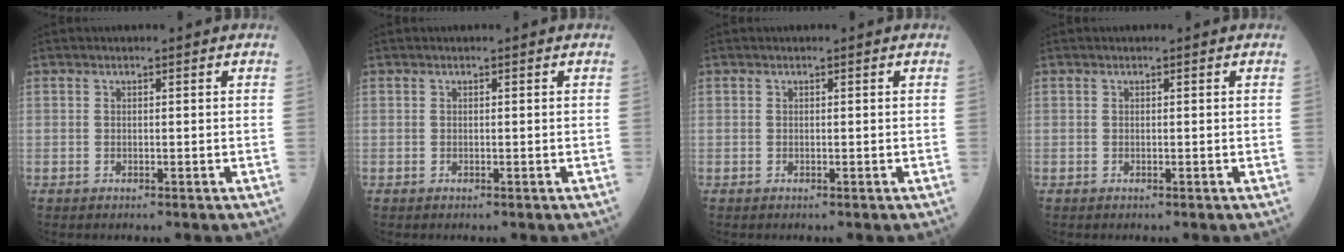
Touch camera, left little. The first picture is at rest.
{"total": 0.0}
{"total": 0.0}
{"total": 0.0}